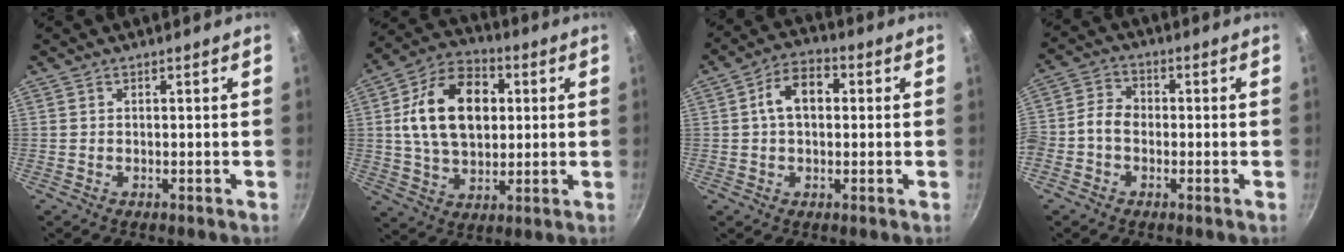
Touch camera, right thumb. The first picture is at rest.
{"total": 17.4, "force": [2.9, 11.8, 12.5], "torque": [-0.185, 0.011, 0.042]}
{"total": 8.1, "force": [1.1, 5.3, 6.0], "torque": [-0.077, 0.022, 0.007]}
{"total": 5.5, "force": [-1.2, 4.4, 3.0], "torque": [-0.038, 0.020, -0.038]}